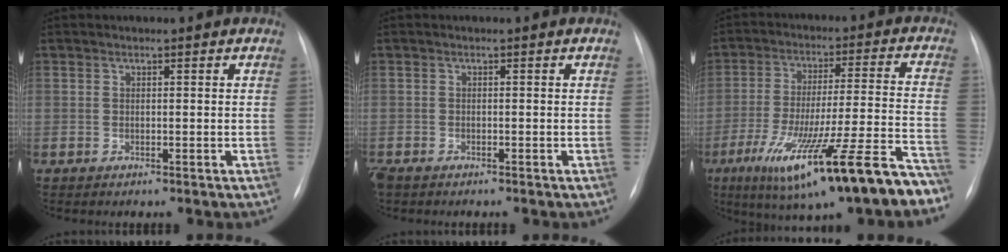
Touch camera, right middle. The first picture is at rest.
{"total": 2.5, "force": [-2.0, 1.0, 1.2], "torque": [-0.025, -0.006, -0.030]}
{"total": 21.6, "force": [-13.5, 1.4, 16.7], "torque": [-0.230, -0.029, -0.215]}